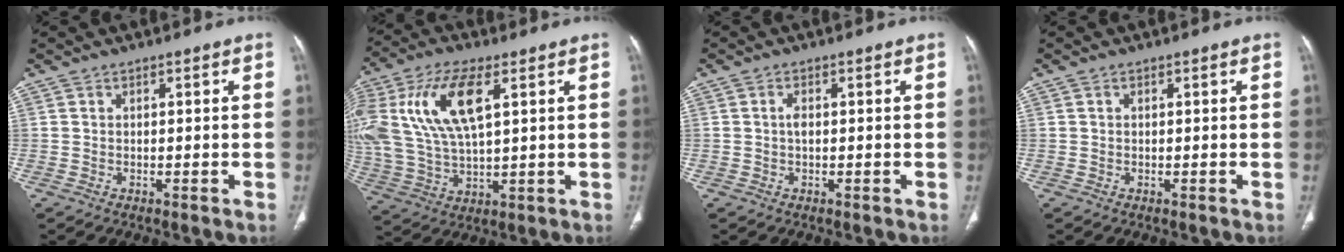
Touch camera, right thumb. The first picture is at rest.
{"total": 19.1, "force": [5.8, 8.8, 15.9], "torque": [-0.348, 0.000, 0.111]}
{"total": 1.5, "force": [0.1, 0.8, 1.3], "torque": [-0.024, 0.002, 0.001]}
{"total": 0.0}